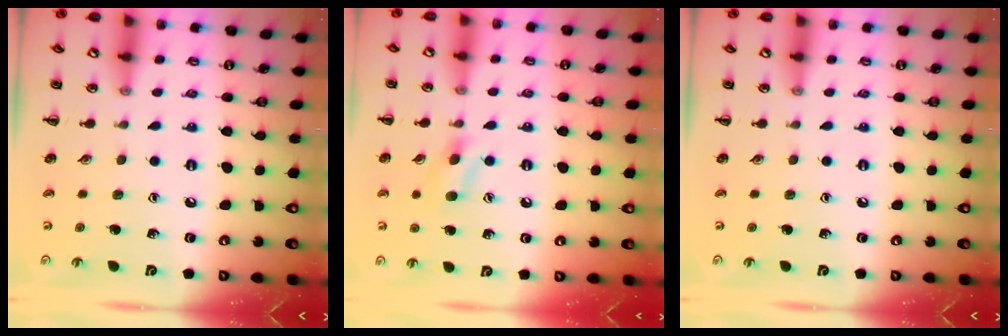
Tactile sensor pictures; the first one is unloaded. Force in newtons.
{"total": 5.8, "press": 5.5, "slide": 1.6}
{"total": 0.0}